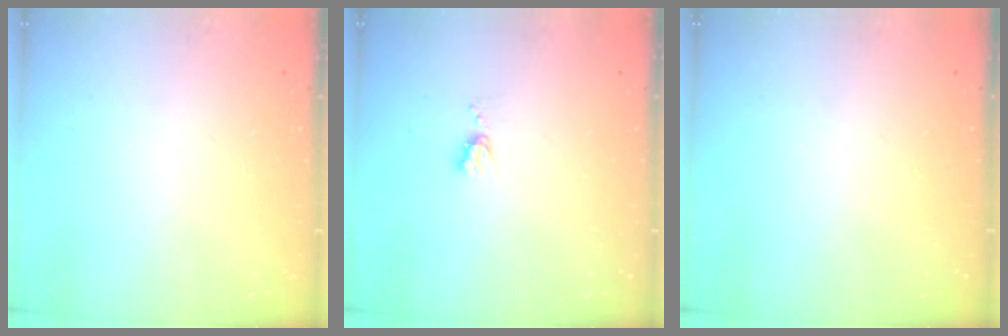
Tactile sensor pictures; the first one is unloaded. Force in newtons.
{"total": 3.8, "press": 3.8, "slide": 0.4}
{"total": 0.0}